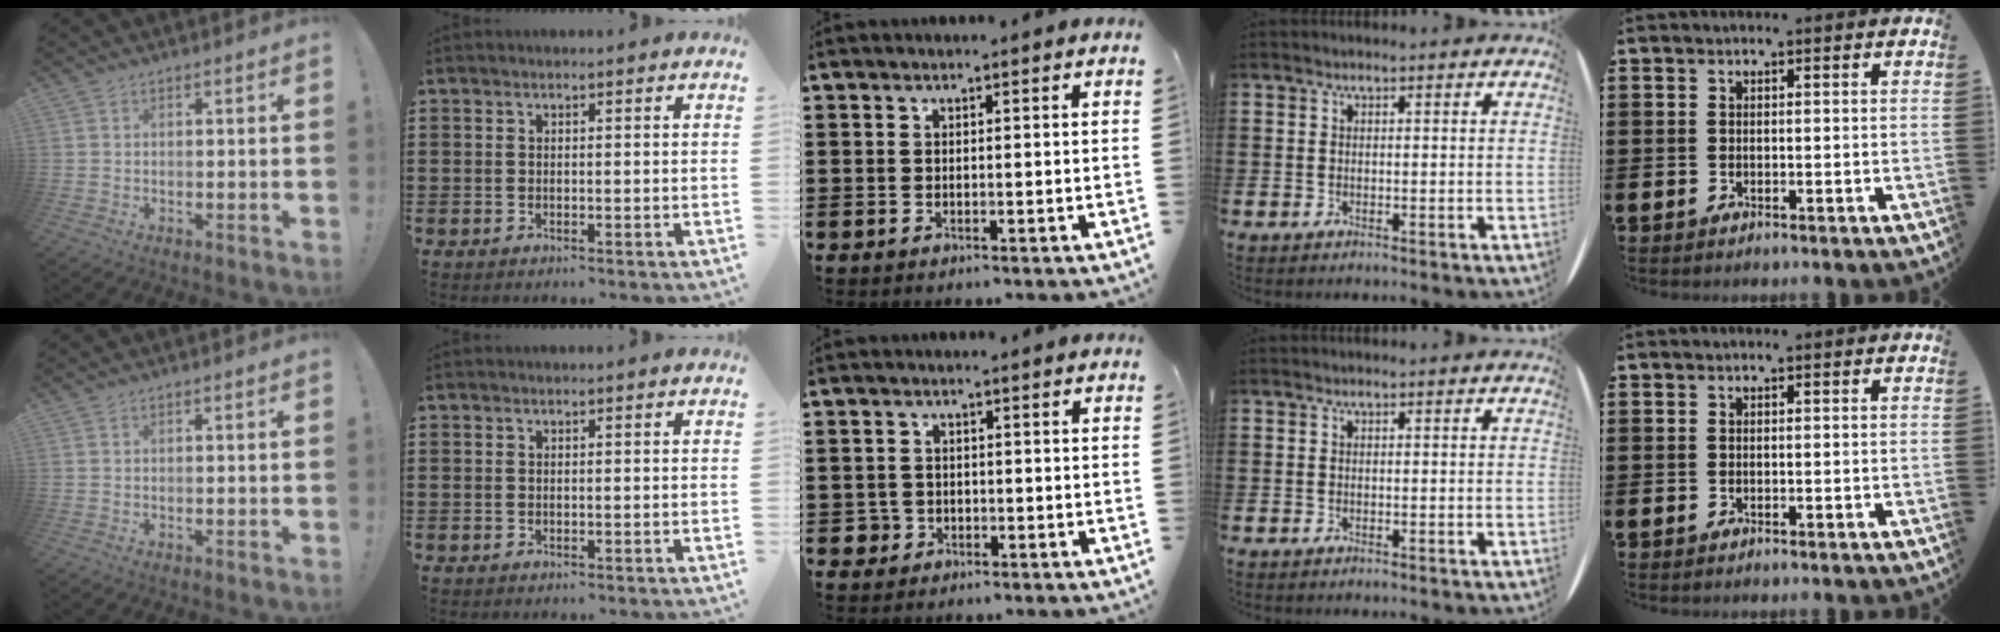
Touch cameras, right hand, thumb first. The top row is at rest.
{"middle": {"total": 1.9, "force": [-0.7, 1.7, 0.3], "torque": [-0.019, 0.000, -0.020]}}